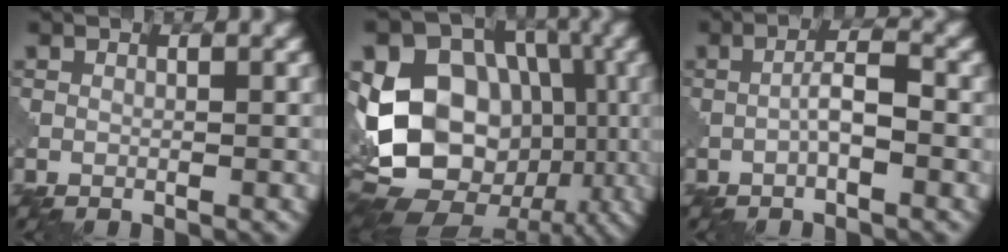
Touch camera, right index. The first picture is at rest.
{"total": 15.8, "force": [-2.0, 12.4, 9.7], "torque": [-0.169, 0.010, -0.032]}
{"total": 2.5, "force": [-0.8, 0.5, 2.4], "torque": [-0.043, 0.010, -0.019]}